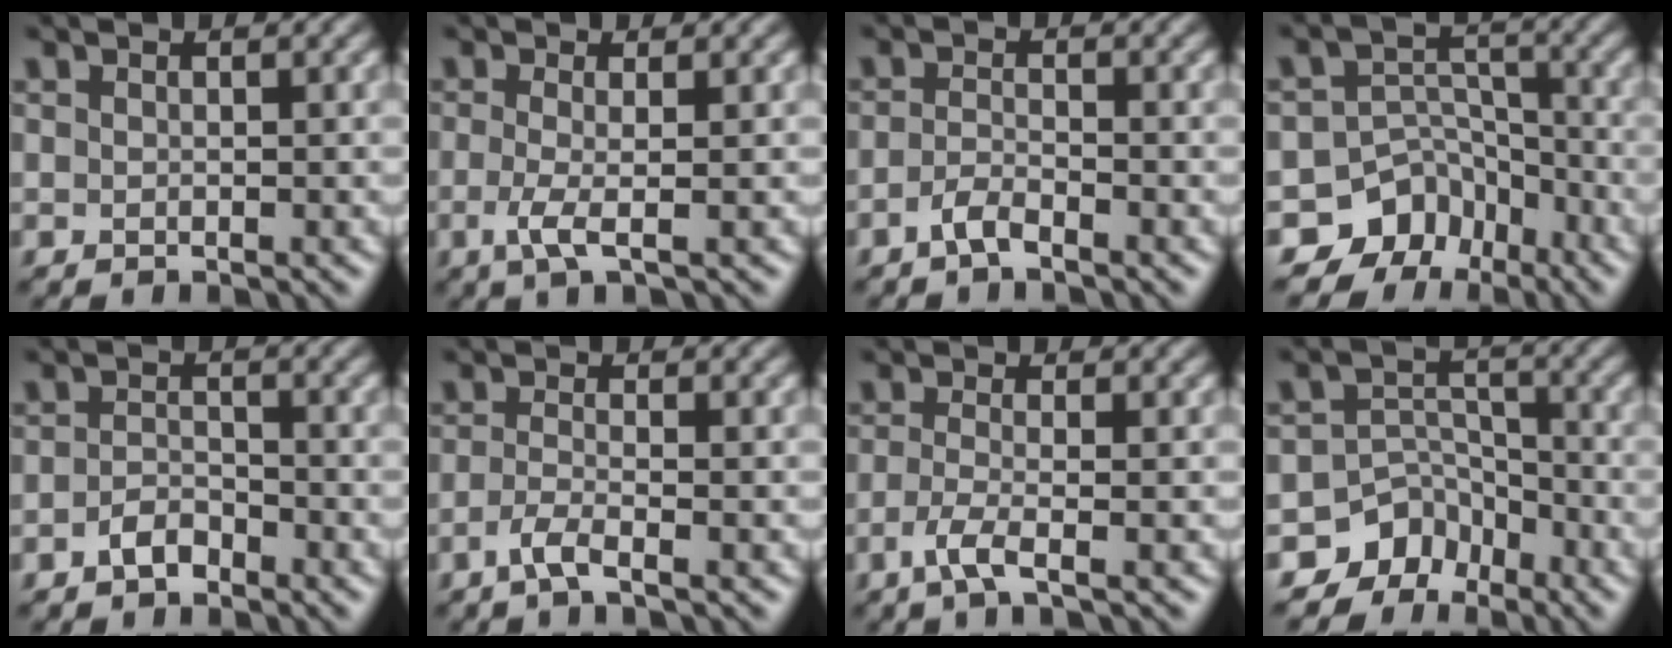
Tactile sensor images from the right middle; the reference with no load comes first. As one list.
[{"total": 2.5, "force": [-0.6, 0.5, 2.4], "torque": [-0.053, -0.008, -0.016]}, {"total": 1.7, "force": [-1.2, 0.4, 1.2], "torque": [-0.026, 0.004, -0.029]}, {"total": 7.5, "force": [-5.4, 5.1, 1.0], "torque": [0.006, 0.004, -0.086]}, {"total": 1.9, "force": [-1.3, 1.0, 1.0], "torque": [-0.018, 0.006, -0.028]}, {"total": 2.1, "force": [-1.3, 0.4, 1.7], "torque": [-0.034, -0.003, -0.036]}, {"total": 2.6, "force": [-1.3, 0.5, 2.2], "torque": [-0.044, -0.006, -0.037]}, {"total": 5.9, "force": [-4.5, 3.7, 0.7], "torque": [0.007, -0.003, -0.070]}]